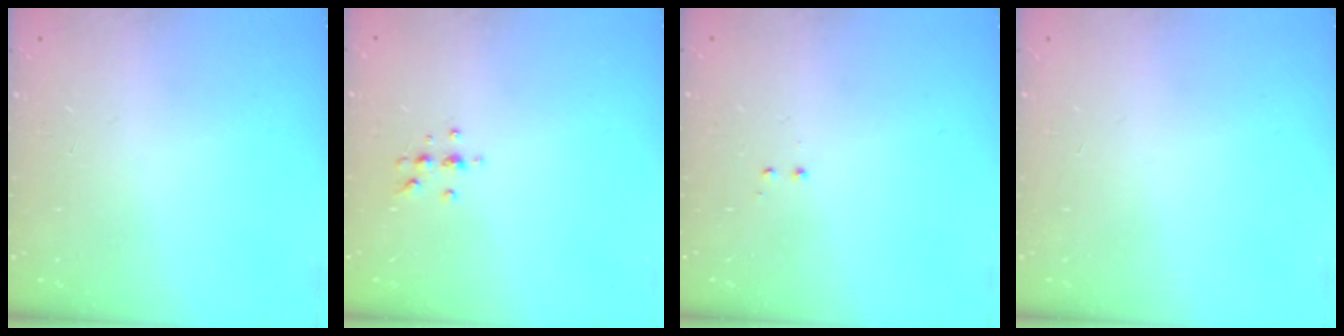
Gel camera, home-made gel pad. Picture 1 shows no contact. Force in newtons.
{"total": 4.0, "press": 3.8, "slide": 1.2}
{"total": 0.5, "press": 0.5, "slide": 0.3}
{"total": 0.0}